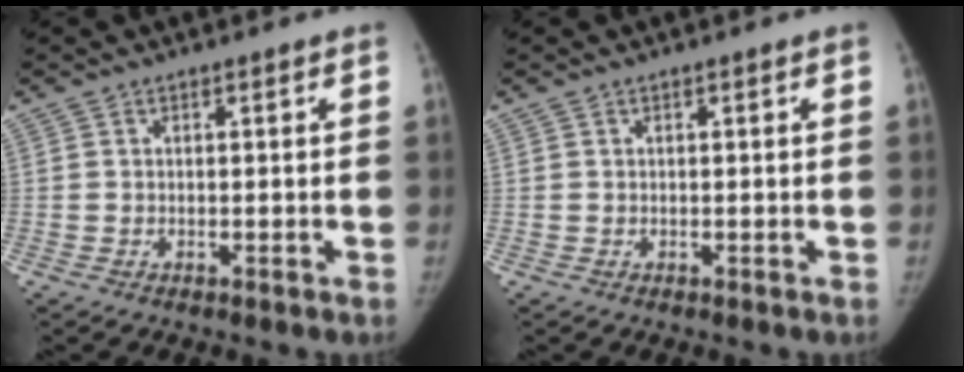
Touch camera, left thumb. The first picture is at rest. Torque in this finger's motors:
{"motor_torque": [-0.38, 0.15, -0.10, 0.43, -0.05]}